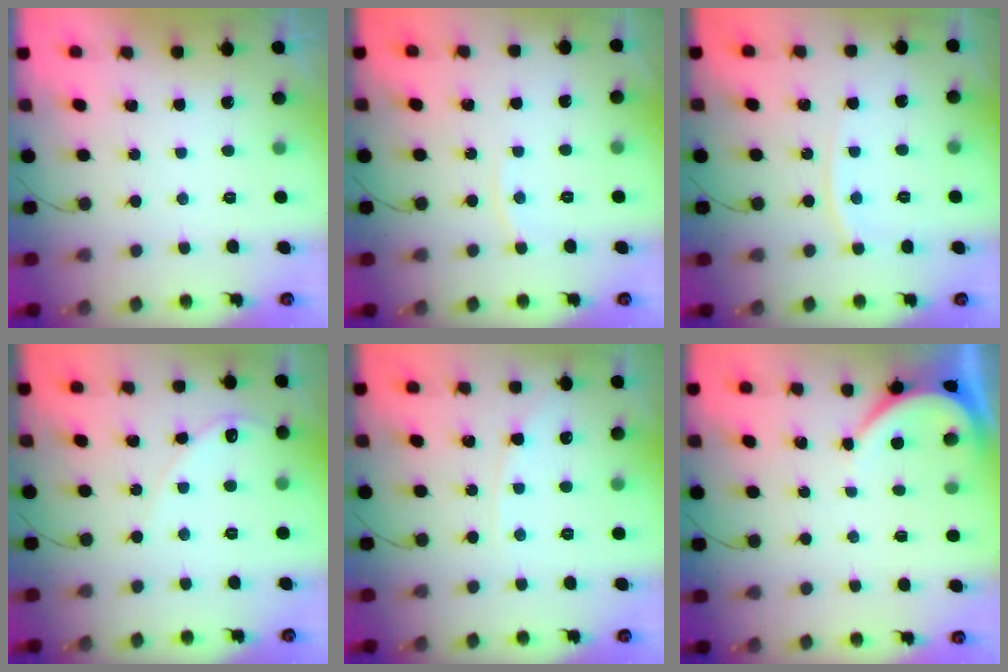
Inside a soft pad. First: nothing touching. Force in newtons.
{"total": 2.7, "press": 2.7, "slide": 0.4}
{"total": 5.5, "press": 5.5, "slide": 0.8}
{"total": 5.6, "press": 5.6, "slide": 0.8}
{"total": 4.2, "press": 4.2, "slide": 0.4}
{"total": 3.9, "press": 3.9, "slide": 0.4}